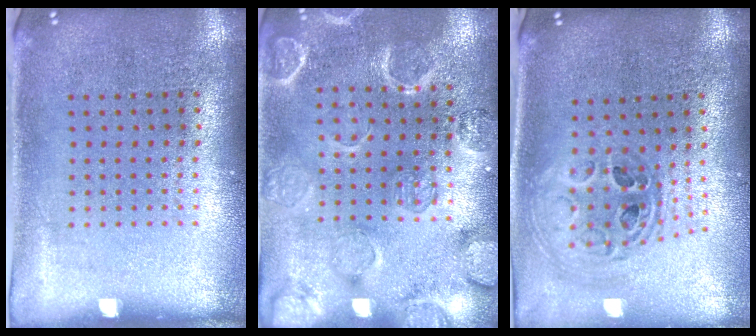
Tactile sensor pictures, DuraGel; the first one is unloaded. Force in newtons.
{"total": 2.4, "press": 2.4, "slide": 0.4}
{"total": 1.0, "press": 1.0, "slide": 0.3}